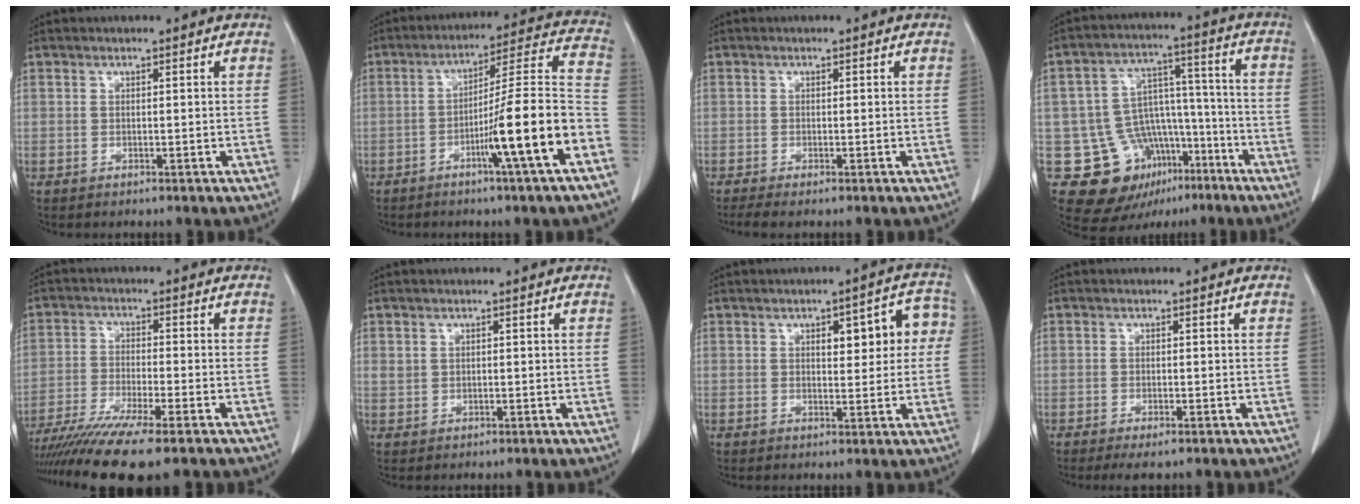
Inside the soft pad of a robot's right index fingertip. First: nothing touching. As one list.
[{"total": 15.1, "force": [-6.1, -1.0, 13.8], "torque": [-0.206, 0.010, -0.098]}, {"total": 1.6, "force": [-1.2, 0.1, 1.1], "torque": [-0.024, -0.006, -0.025]}, {"total": 16.0, "force": [-7.4, 12.5, 6.6], "torque": [-0.106, 0.069, -0.097]}, {"total": 13.0, "force": [-10.2, -0.1, 8.0], "torque": [-0.136, -0.032, -0.167]}, {"total": 1.1, "force": [0.5, 0.9, 0.3], "torque": [0.000, 0.006, 0.010]}, {"total": 7.8, "force": [1.8, 3.1, 6.9], "torque": [-0.073, 0.028, 0.021]}, {"total": 2.3, "force": [-1.5, 0.4, 1.7], "torque": [-0.029, -0.006, -0.024]}]